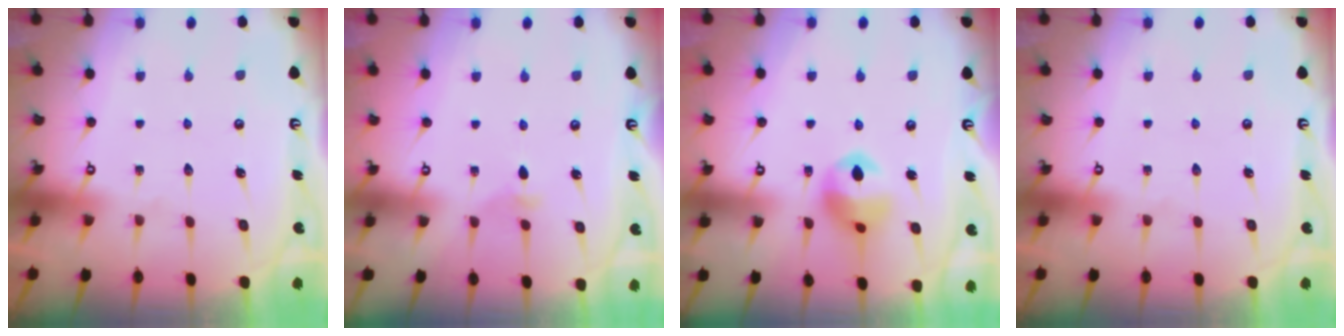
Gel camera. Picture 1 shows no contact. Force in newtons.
{"total": 2.9, "press": 2.8, "slide": 0.8}
{"total": 11.6, "press": 11.5, "slide": 1.9}
{"total": 0.0}